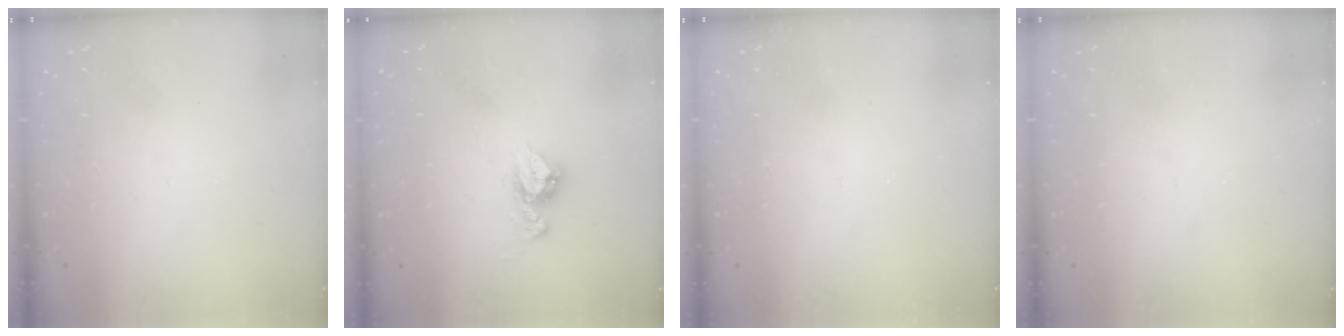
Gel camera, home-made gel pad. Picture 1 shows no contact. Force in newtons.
{"total": 8.7, "press": 8.6, "slide": 0.7}
{"total": 1.7, "press": 1.7, "slide": 0.2}
{"total": 0.0}